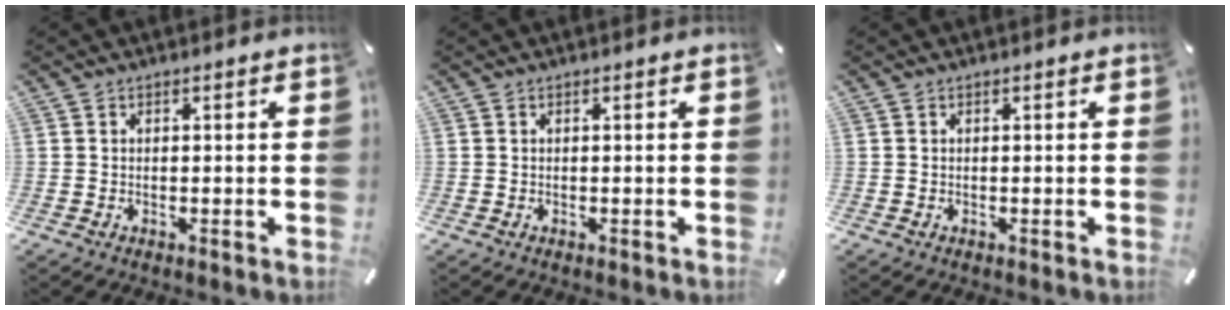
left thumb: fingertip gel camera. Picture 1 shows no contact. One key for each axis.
{"total": 0.0}
{"total": 0.0}